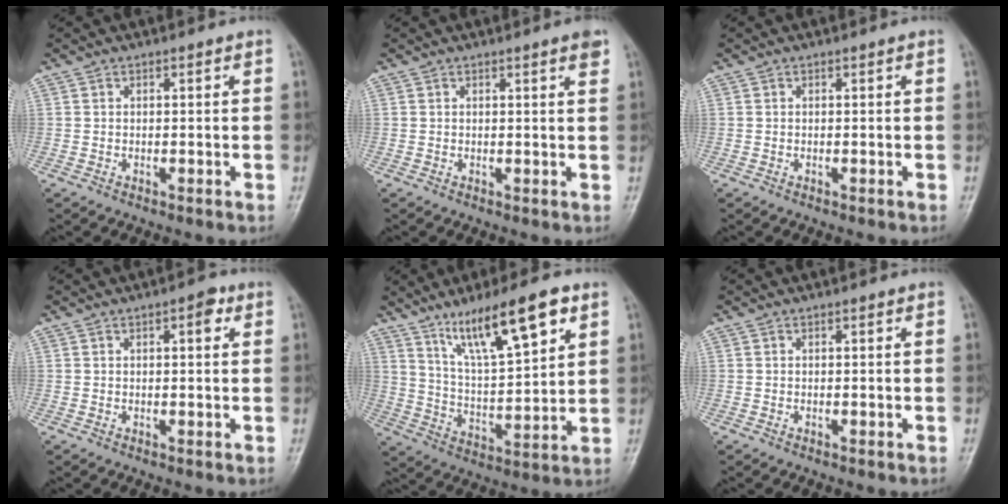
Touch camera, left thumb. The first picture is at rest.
{"total": 2.0, "force": [1.3, 0.1, 1.5], "torque": [-0.020, -0.006, 0.014]}
{"total": 0.0}
{"total": 2.9, "force": [1.2, 1.1, 2.4], "torque": [-0.027, 0.001, 0.013]}
{"total": 15.6, "force": [9.1, 3.8, 12.1], "torque": [-0.190, -0.038, 0.167]}
{"total": 0.0}